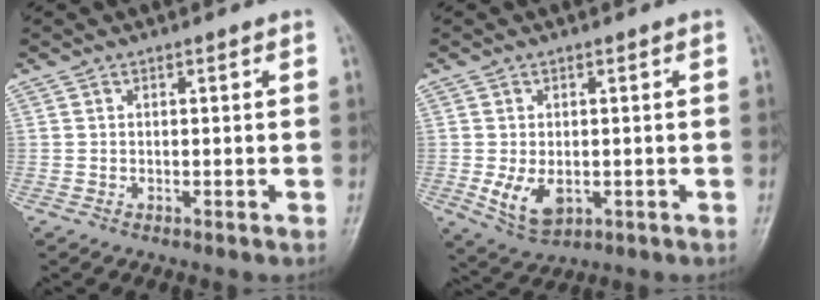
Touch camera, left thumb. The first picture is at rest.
{"total": 6.1, "force": [-1.0, 3.9, 4.6], "torque": [-0.075, -0.013, -0.007]}